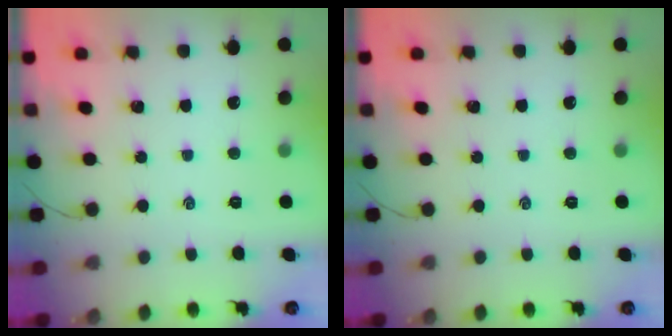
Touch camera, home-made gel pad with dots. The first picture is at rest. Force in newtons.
{"total": 0.0}